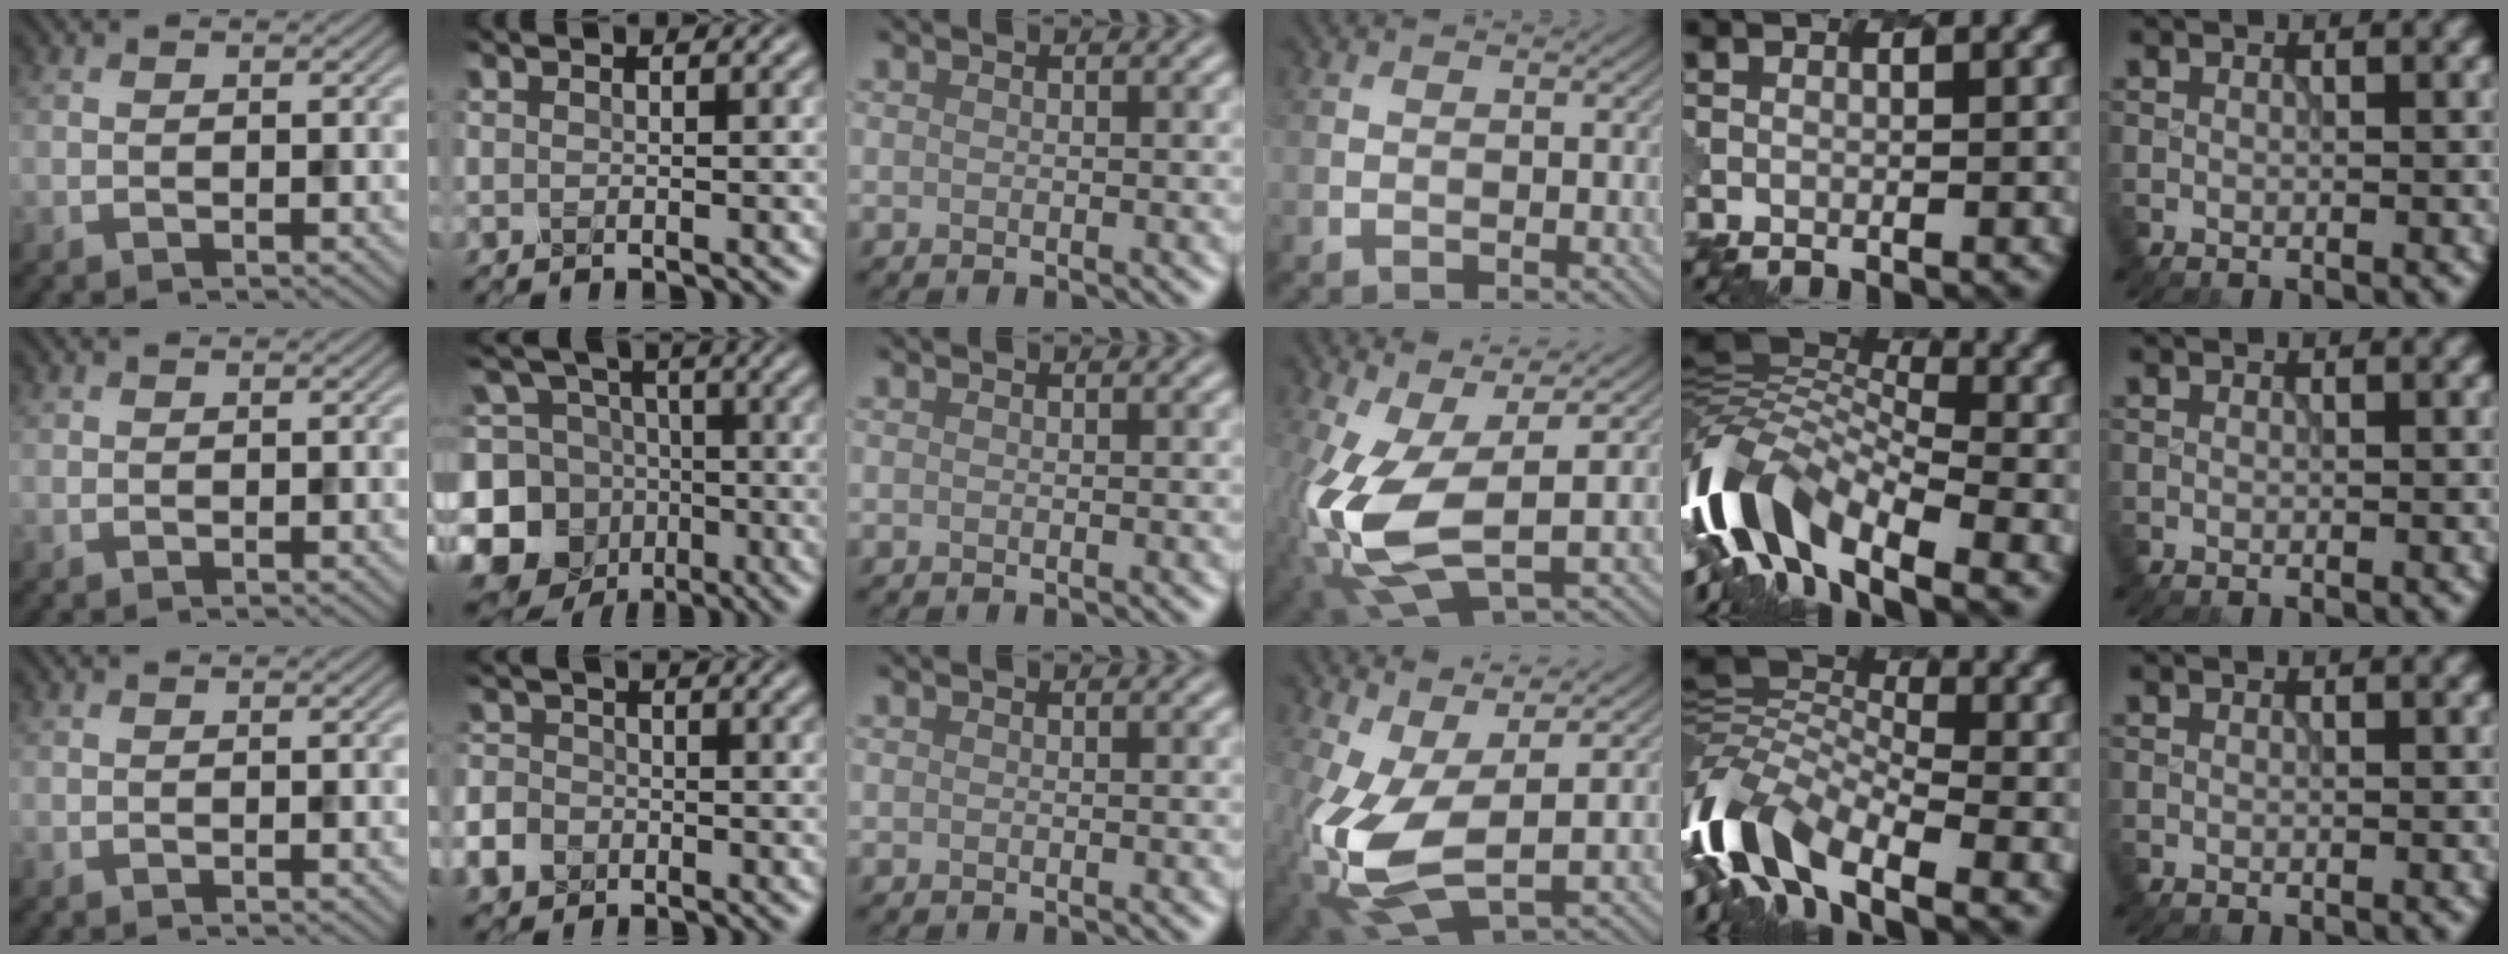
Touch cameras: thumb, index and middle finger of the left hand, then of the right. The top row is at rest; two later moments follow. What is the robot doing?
{"motion": "extract", "object": "pen bag"}